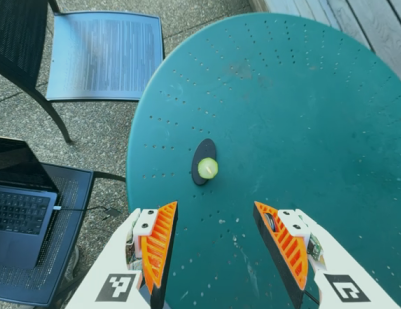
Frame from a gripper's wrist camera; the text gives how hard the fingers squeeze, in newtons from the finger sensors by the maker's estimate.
{"total": 0.0}